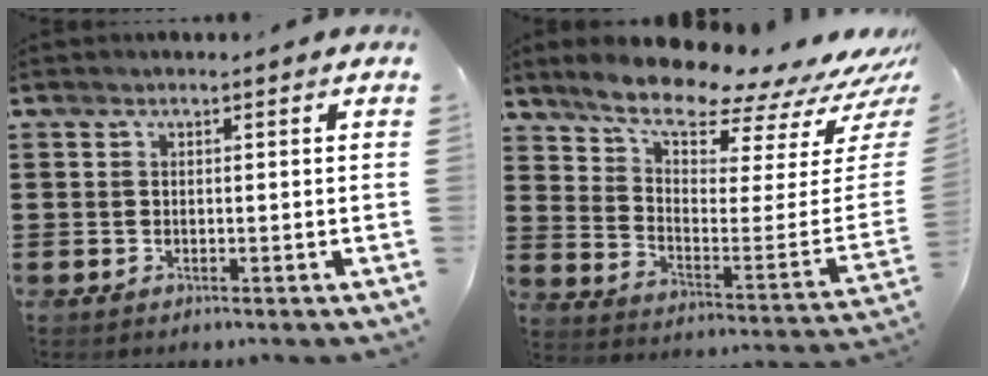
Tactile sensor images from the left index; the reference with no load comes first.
{"total": 9.7, "force": [8.5, 1.8, 4.4], "torque": [-0.095, -0.082, 0.140]}